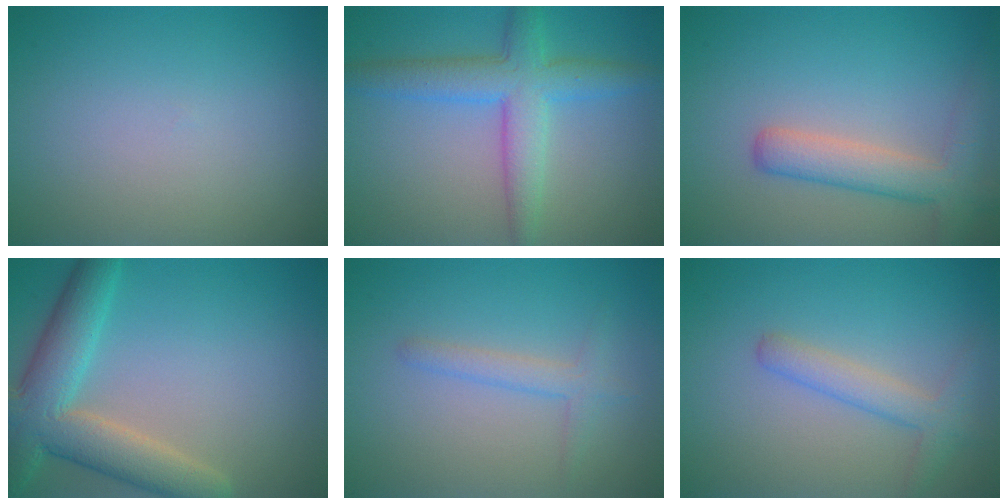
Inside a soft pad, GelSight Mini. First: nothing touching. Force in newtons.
{"total": 5.3, "press": 5.3, "slide": 0.1}
{"total": 4.2, "press": 4.2, "slide": 0.2}
{"total": 7.3, "press": 7.3, "slide": 0.6}
{"total": 1.8, "press": 1.8, "slide": 0.1}
{"total": 2.7, "press": 2.7, "slide": 0.1}